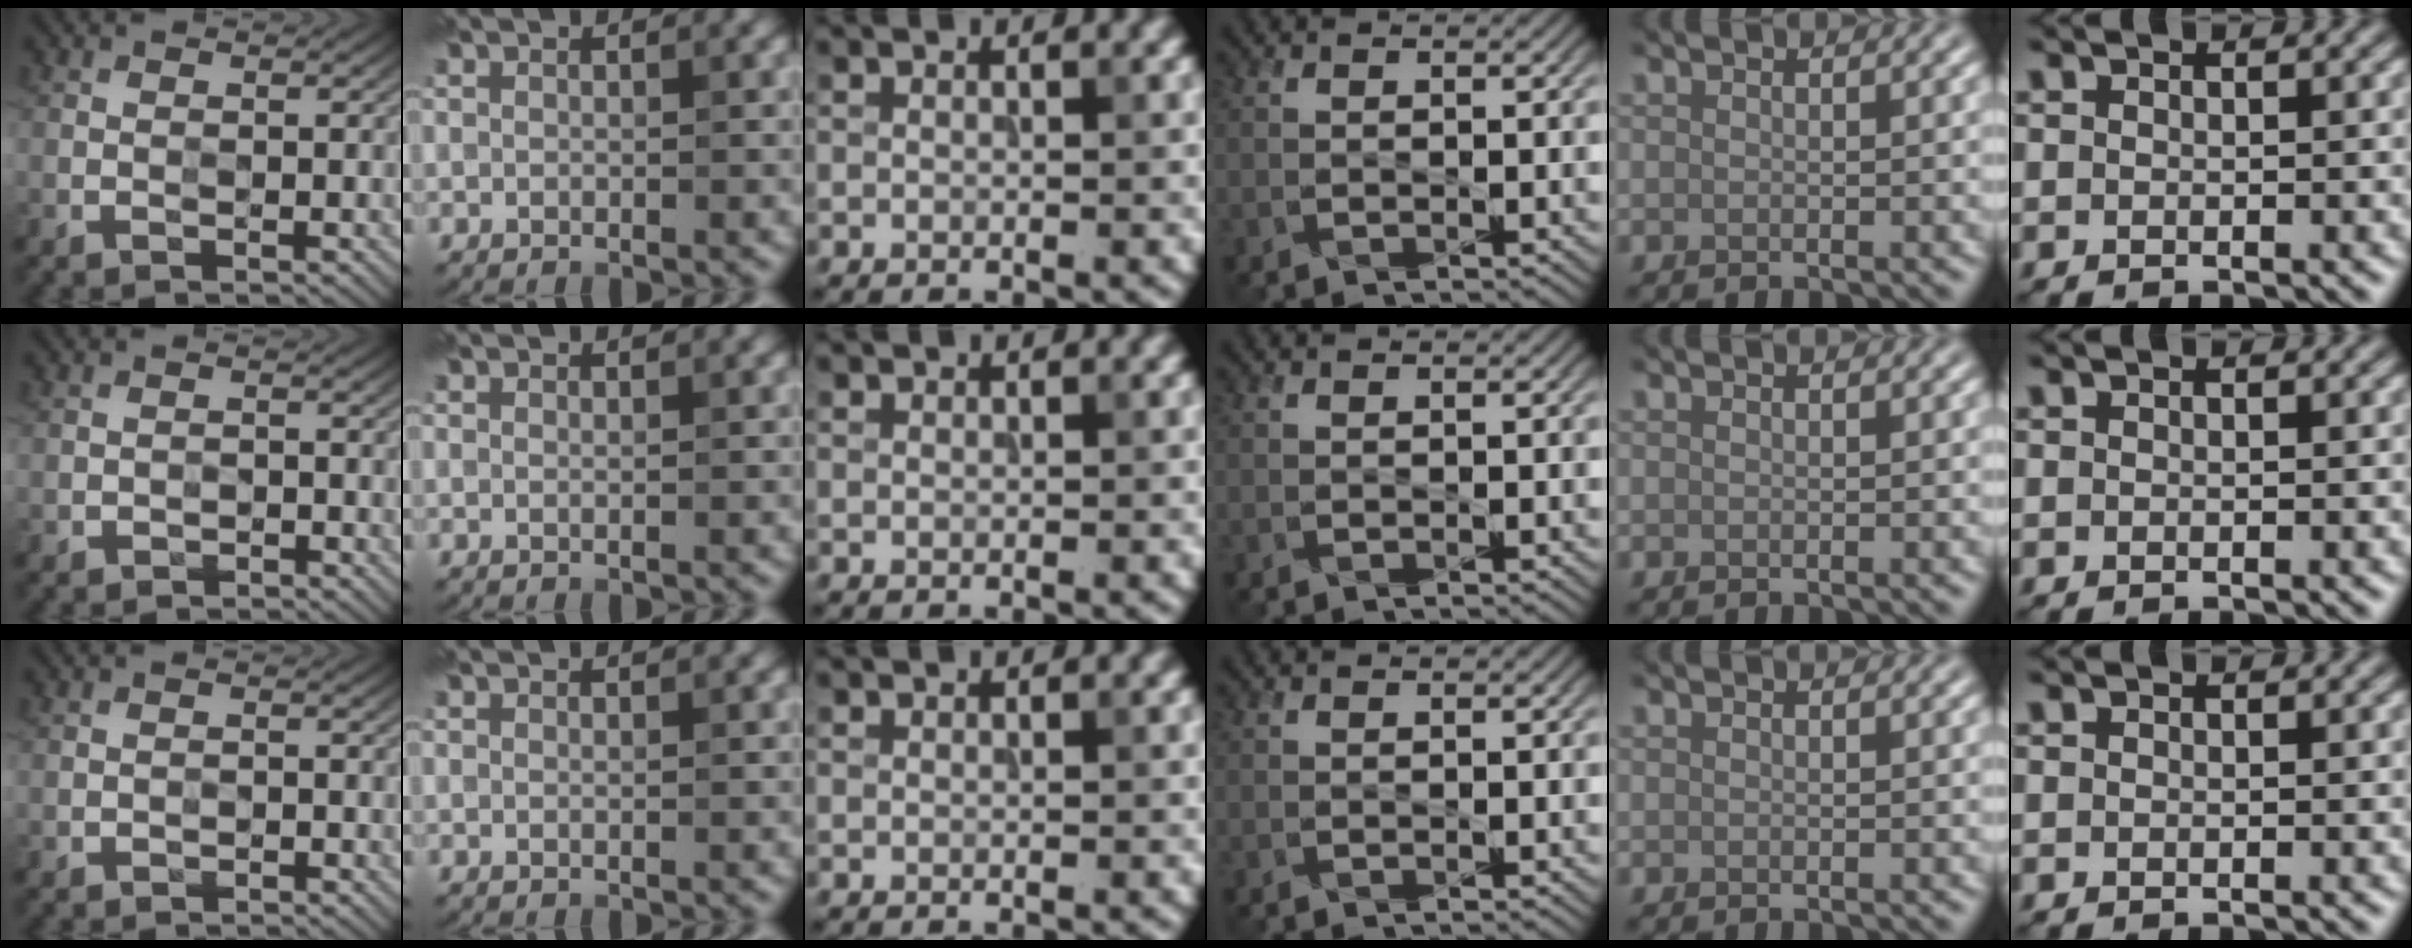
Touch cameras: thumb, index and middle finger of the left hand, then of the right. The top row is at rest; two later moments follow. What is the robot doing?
{"motion": "press", "object": "stopwatch"}